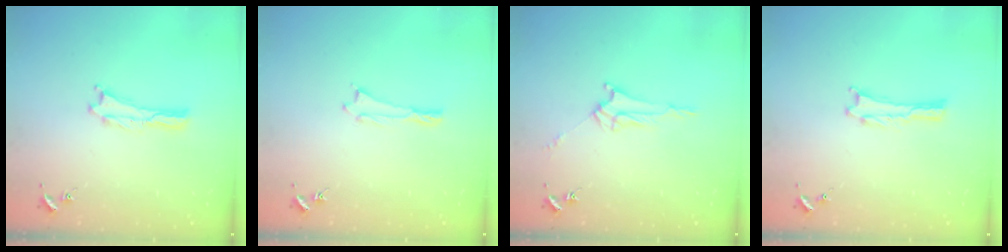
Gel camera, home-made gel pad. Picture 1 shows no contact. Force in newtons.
{"total": 0.0}
{"total": 3.0, "press": 3.0, "slide": 0.3}
{"total": 0.0}